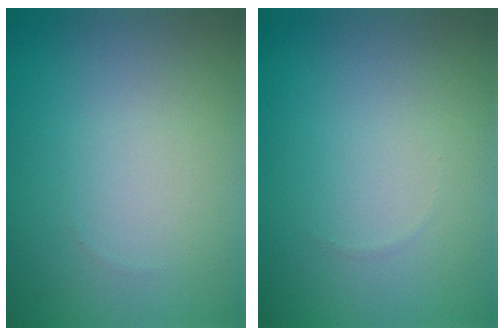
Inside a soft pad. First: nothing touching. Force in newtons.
{"total": 0.0}